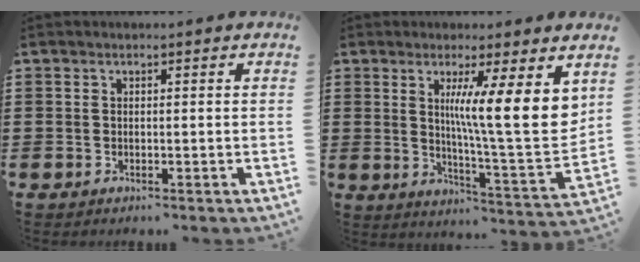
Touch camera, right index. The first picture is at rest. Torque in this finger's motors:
{"motor_torque": [1.35, 0.79, 0.88, 0.21]}